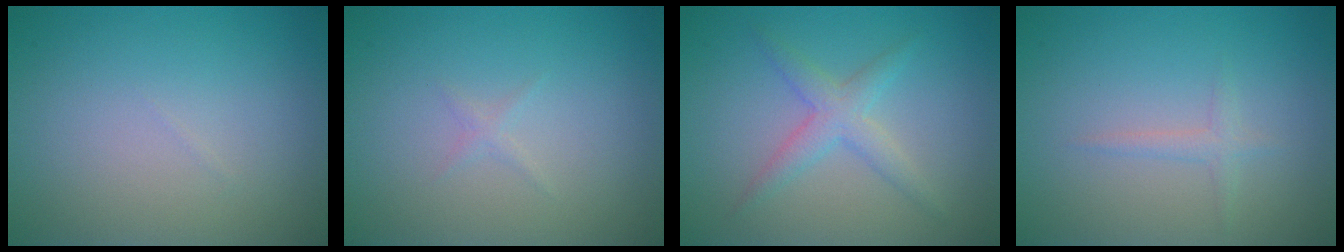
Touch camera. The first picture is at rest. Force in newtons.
{"total": 0.5, "press": 0.5, "slide": 0.0}
{"total": 2.6, "press": 2.6, "slide": 0.1}
{"total": 1.1, "press": 1.1, "slide": 0.1}